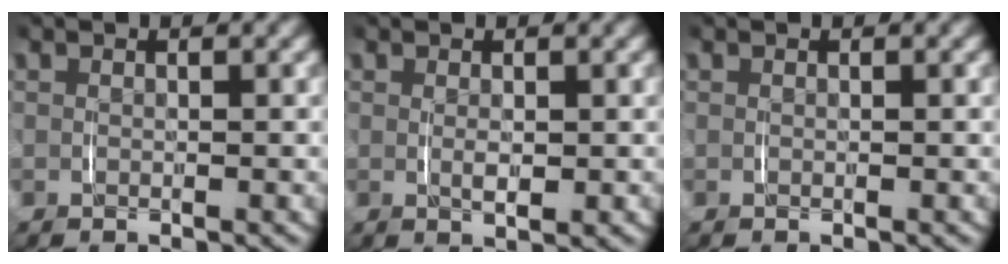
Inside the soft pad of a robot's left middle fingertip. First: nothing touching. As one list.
[{"total": 1.3, "force": [0.0, 0.4, 1.2], "torque": [-0.017, -0.005, 0.004]}, {"total": 0.0}]